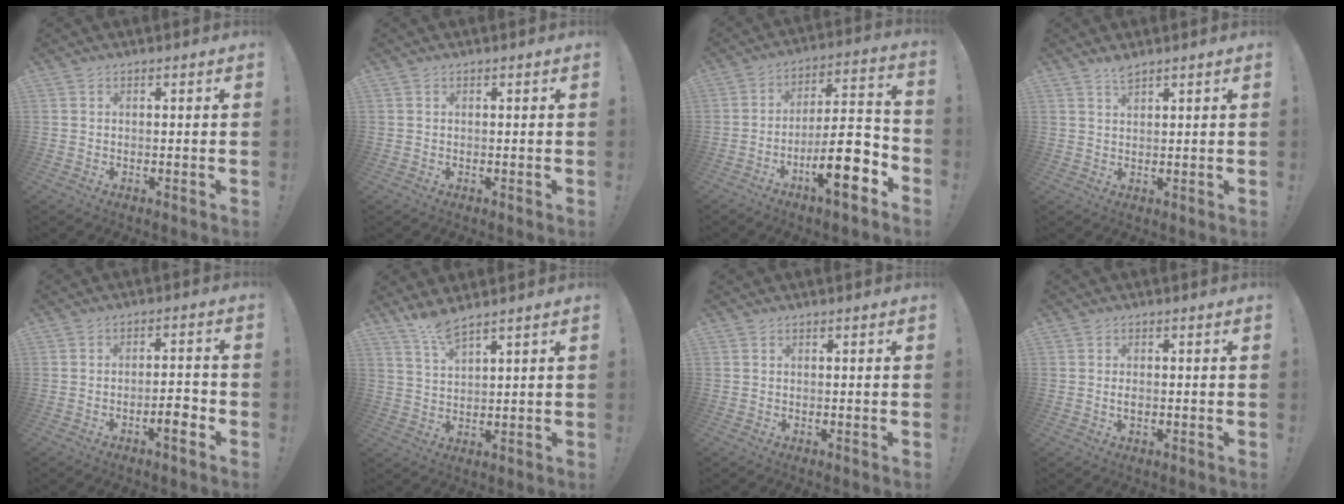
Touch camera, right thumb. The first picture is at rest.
{"total": 0.0}
{"total": 17.2, "force": [-7.6, 4.4, 14.7], "torque": [-0.219, 0.037, -0.120]}
{"total": 2.4, "force": [2.2, 0.3, 1.0], "torque": [-0.008, -0.017, 0.037]}
{"total": 6.3, "force": [-3.2, 1.6, 5.1], "torque": [-0.067, 0.010, -0.054]}
{"total": 5.5, "force": [4.7, 0.4, 2.9], "torque": [-0.052, -0.030, 0.082]}
{"total": 0.0}
{"total": 1.1, "force": [-0.2, 0.5, 1.0], "torque": [-0.019, 0.001, -0.004]}